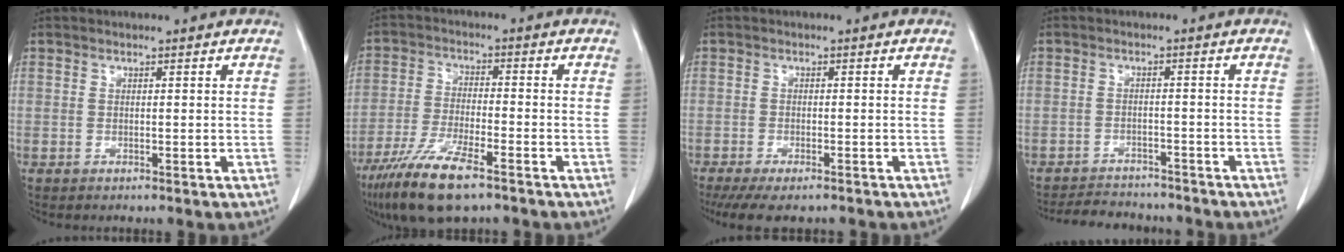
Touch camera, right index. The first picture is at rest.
{"total": 11.0, "force": [-7.4, 1.8, 8.0], "torque": [-0.157, -0.027, -0.132]}
{"total": 9.9, "force": [-8.2, 2.5, 5.0], "torque": [-0.076, -0.014, -0.115]}
{"total": 8.1, "force": [-7.5, 2.3, 1.8], "torque": [-0.026, -0.001, -0.102]}